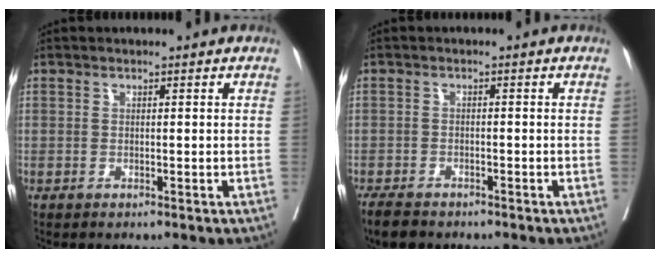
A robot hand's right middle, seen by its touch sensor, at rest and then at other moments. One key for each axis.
{"total": 4.4, "fx": -3.7, "fy": 1.6, "fz": 1.7, "tx": -0.034, "ty": -0.009, "tz": -0.060}